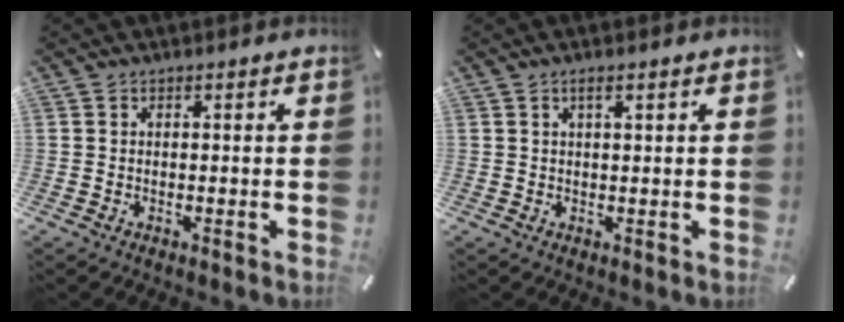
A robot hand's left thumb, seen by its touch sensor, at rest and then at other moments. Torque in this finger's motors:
{"motor_torque": [-0.16, -0.49, 0.13, 0.27, -0.03]}